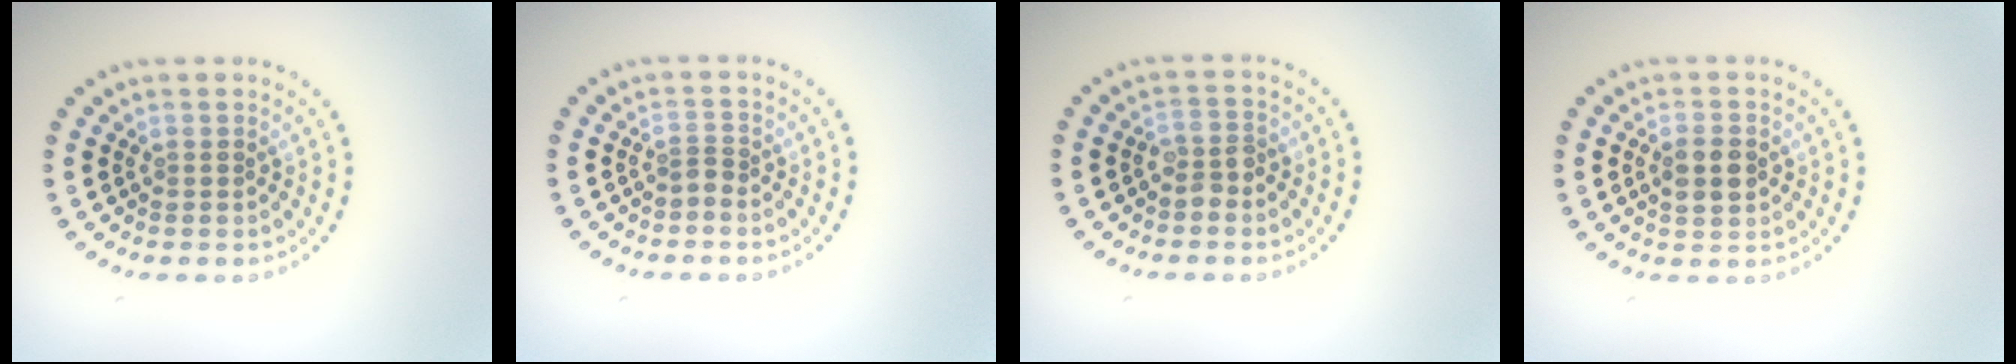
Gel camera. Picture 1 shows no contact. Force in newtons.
{"total": 0.7, "press": 0.4, "slide": 0.6}
{"total": 1.7, "press": 1.6, "slide": 0.7}
{"total": 2.4, "press": 2.4, "slide": 0.1}